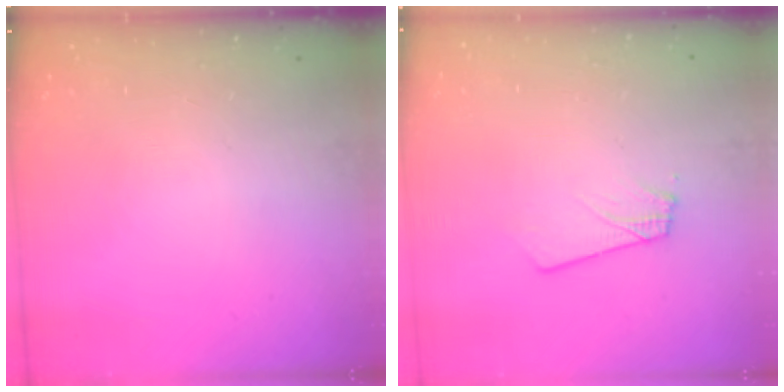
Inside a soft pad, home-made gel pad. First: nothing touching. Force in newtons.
{"total": 1.8, "press": 1.8, "slide": 0.1}